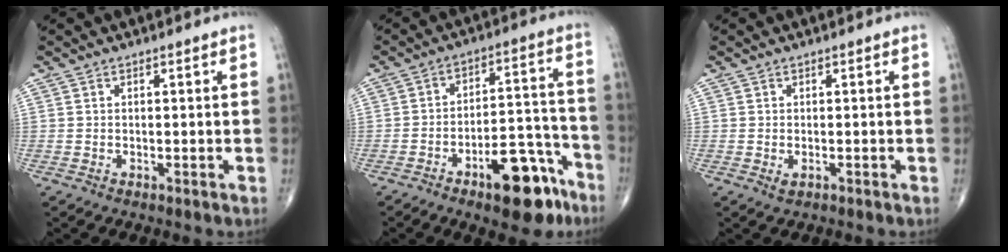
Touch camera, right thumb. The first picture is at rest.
{"total": 14.3, "force": [-8.5, 5.8, 9.9], "torque": [-0.108, 0.074, -0.122]}
{"total": 1.0, "force": [-0.3, 0.5, 0.7], "torque": [-0.010, -0.002, -0.003]}